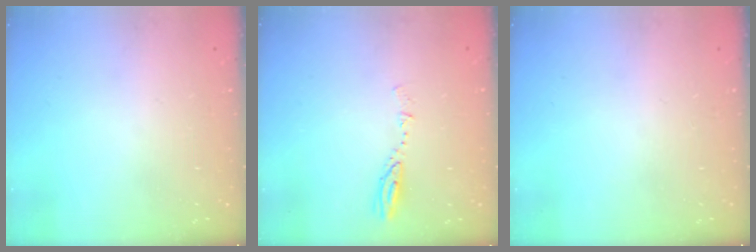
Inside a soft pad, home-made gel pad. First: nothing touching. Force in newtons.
{"total": 3.8, "press": 3.8, "slide": 0.4}
{"total": 0.0}